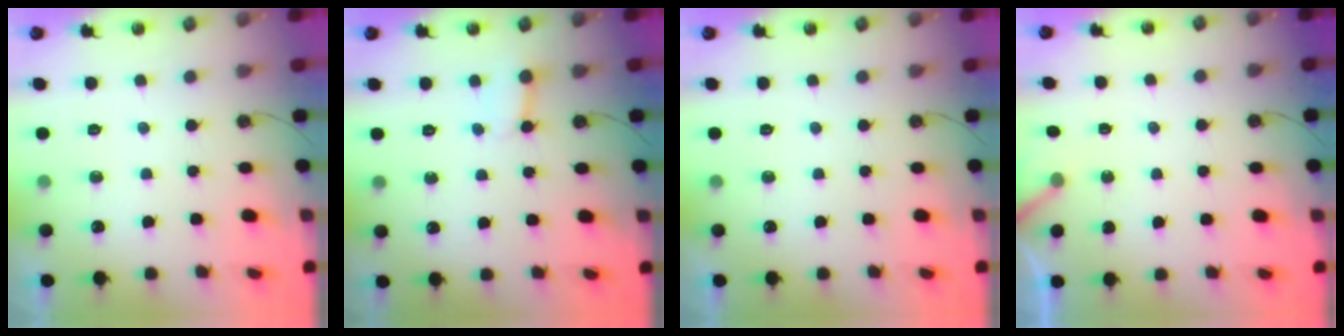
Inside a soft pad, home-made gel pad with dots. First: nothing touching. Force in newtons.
{"total": 2.5, "press": 2.5, "slide": 0.2}
{"total": 0.0}
{"total": 3.2, "press": 3.2, "slide": 0.2}